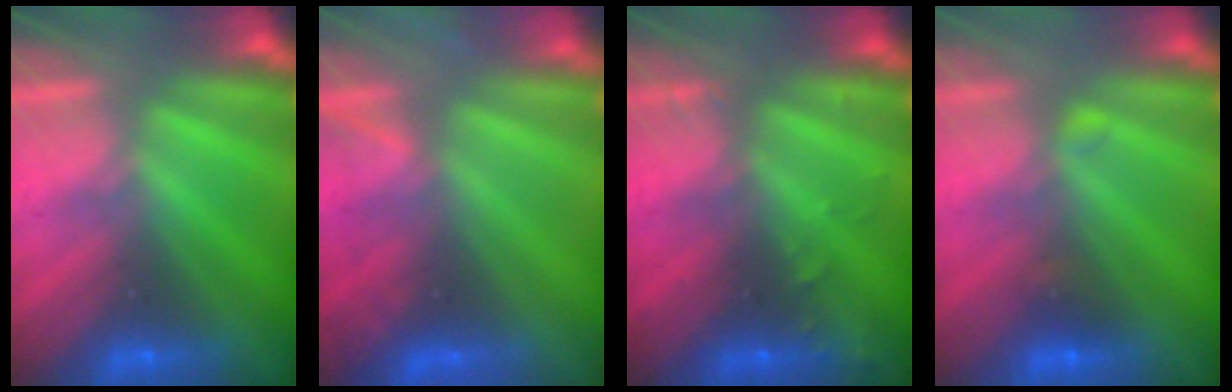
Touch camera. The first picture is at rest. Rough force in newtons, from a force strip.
{"total": 5.3}
{"total": 3.1}
{"total": 2.2}